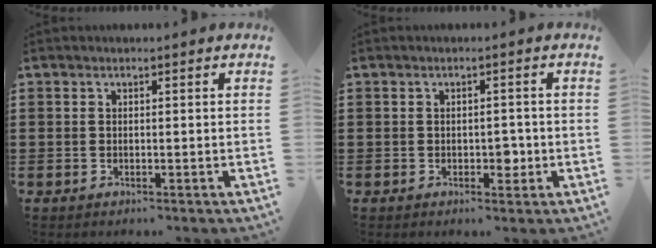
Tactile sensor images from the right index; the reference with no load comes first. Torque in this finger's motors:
{"motor_torque": [1.03, 0.31, 0.03, 0.01]}